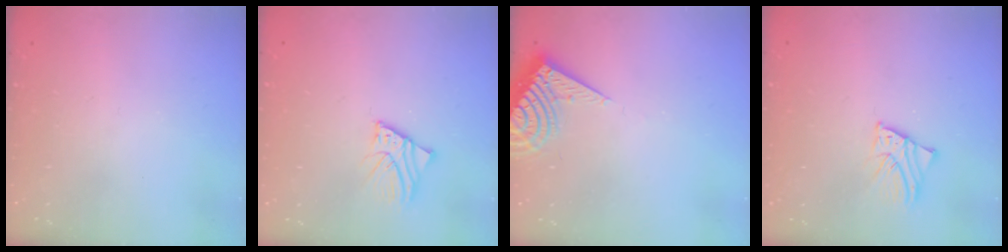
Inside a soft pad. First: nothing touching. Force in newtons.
{"total": 3.5, "press": 3.5, "slide": 0.4}
{"total": 9.1, "press": 9.0, "slide": 1.2}
{"total": 2.3, "press": 2.3, "slide": 0.3}